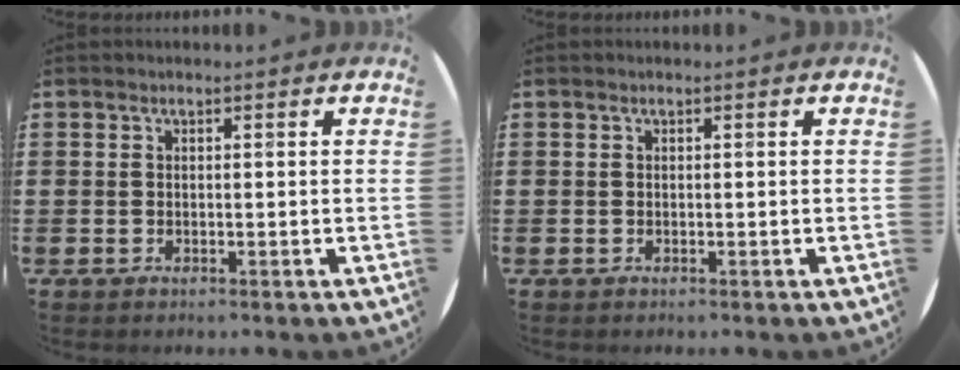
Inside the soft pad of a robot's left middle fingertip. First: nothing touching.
{"total": 0.0}